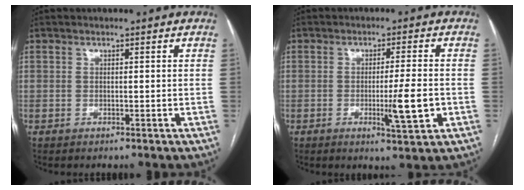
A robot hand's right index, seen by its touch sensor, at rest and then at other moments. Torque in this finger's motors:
{"motor_torque": [0.26, 0.42, 0.10, 0.04]}